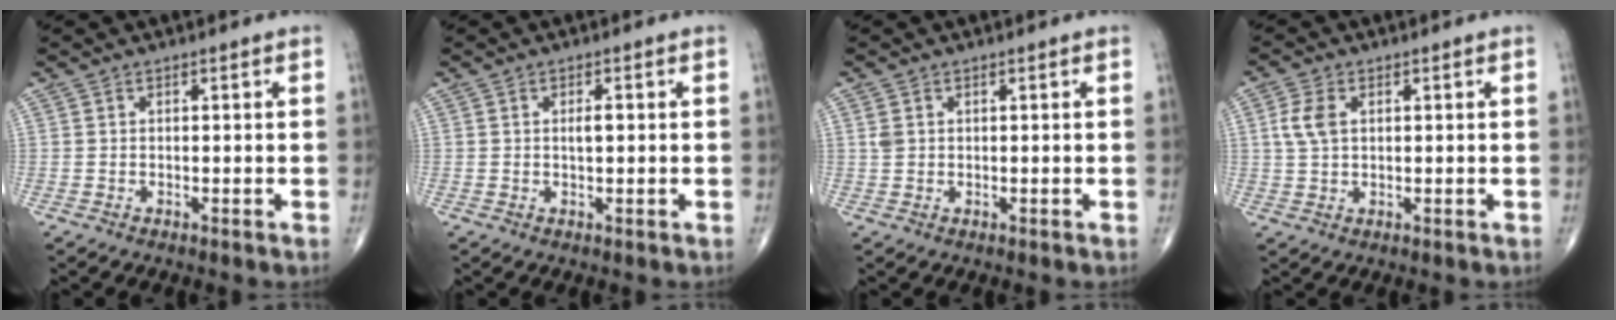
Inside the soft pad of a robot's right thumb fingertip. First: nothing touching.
{"total": 1.8, "force": [0.2, 0.7, 1.6], "torque": [-0.030, 0.001, 0.002]}
{"total": 1.5, "force": [0.5, 1.1, 0.9], "torque": [-0.018, 0.002, 0.015]}
{"total": 4.6, "force": [1.1, 2.9, 3.4], "torque": [-0.078, 0.005, 0.021]}